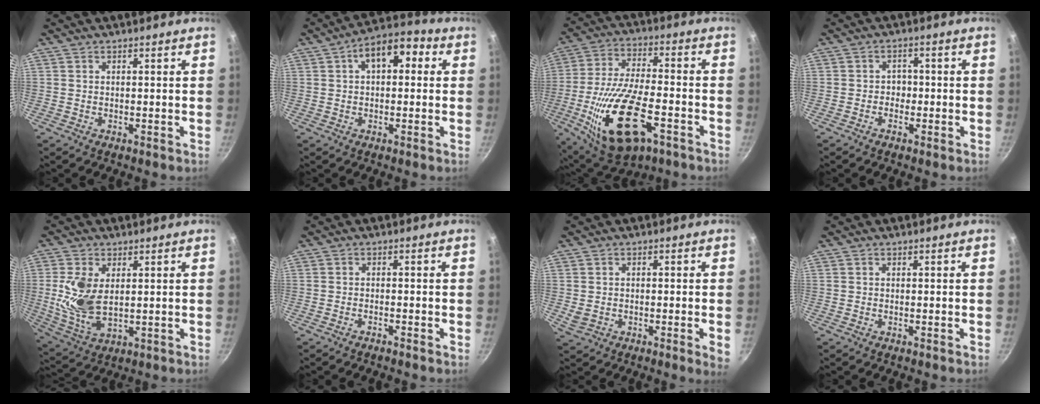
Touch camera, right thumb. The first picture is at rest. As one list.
[{"total": 9.9, "force": [2.5, 5.8, 7.6], "torque": [-0.086, 0.027, 0.025]}, {"total": 21.2, "force": [-7.8, 9.1, 17.5], "torque": [-0.332, 0.013, -0.133]}, {"total": 2.5, "force": [-0.8, 2.0, 1.1], "torque": [0.001, 0.007, -0.015]}, {"total": 10.4, "force": [1.5, 5.9, 8.5], "torque": [-0.172, -0.015, 0.039]}, {"total": 0.9, "force": [-0.8, -0.2, 0.4], "torque": [-0.017, 0.007, -0.012]}, {"total": 4.5, "force": [-0.9, 1.6, 4.1], "torque": [-0.067, -0.004, -0.010]}, {"total": 0.0}]